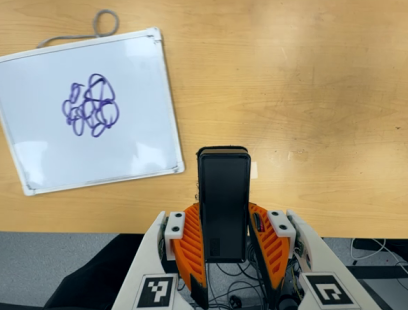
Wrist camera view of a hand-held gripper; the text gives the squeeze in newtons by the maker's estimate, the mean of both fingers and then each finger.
{"total": 5.2, "left": 3.6, "right": 6.7}